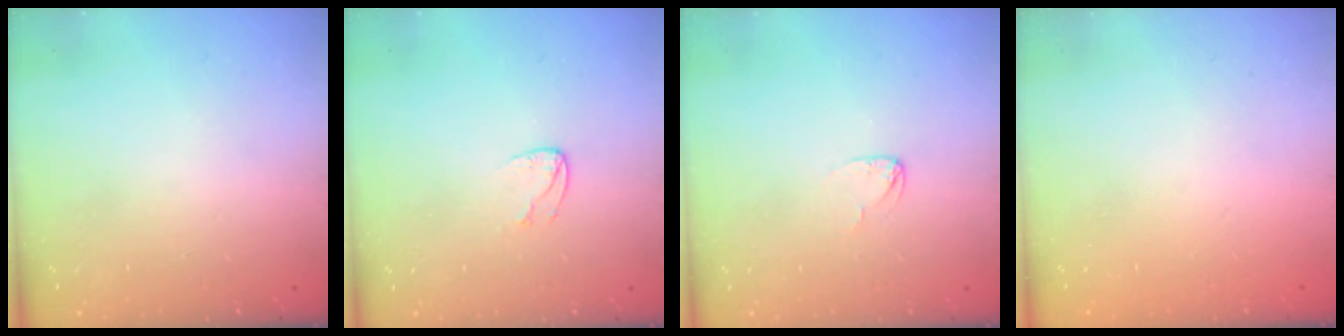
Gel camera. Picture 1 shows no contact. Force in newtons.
{"total": 4.1, "press": 4.1, "slide": 0.4}
{"total": 2.7, "press": 2.7, "slide": 0.1}
{"total": 0.0}